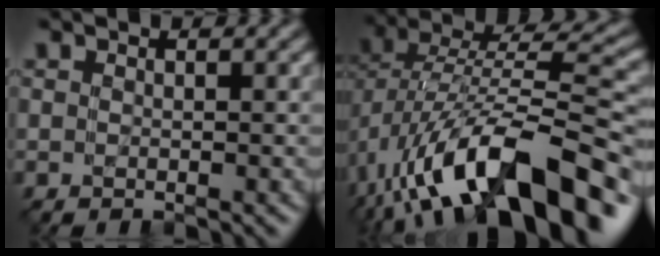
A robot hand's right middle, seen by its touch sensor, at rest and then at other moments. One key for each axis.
{"total": 15.1, "fx": -6.6, "fy": 7.0, "fz": 11.6, "tx": -0.220, "ty": 0.014, "tz": -0.103}